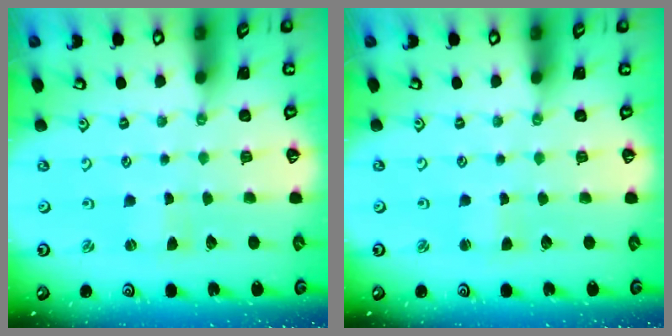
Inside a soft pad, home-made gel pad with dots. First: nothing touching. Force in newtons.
{"total": 1.9, "press": 1.9, "slide": 0.4}